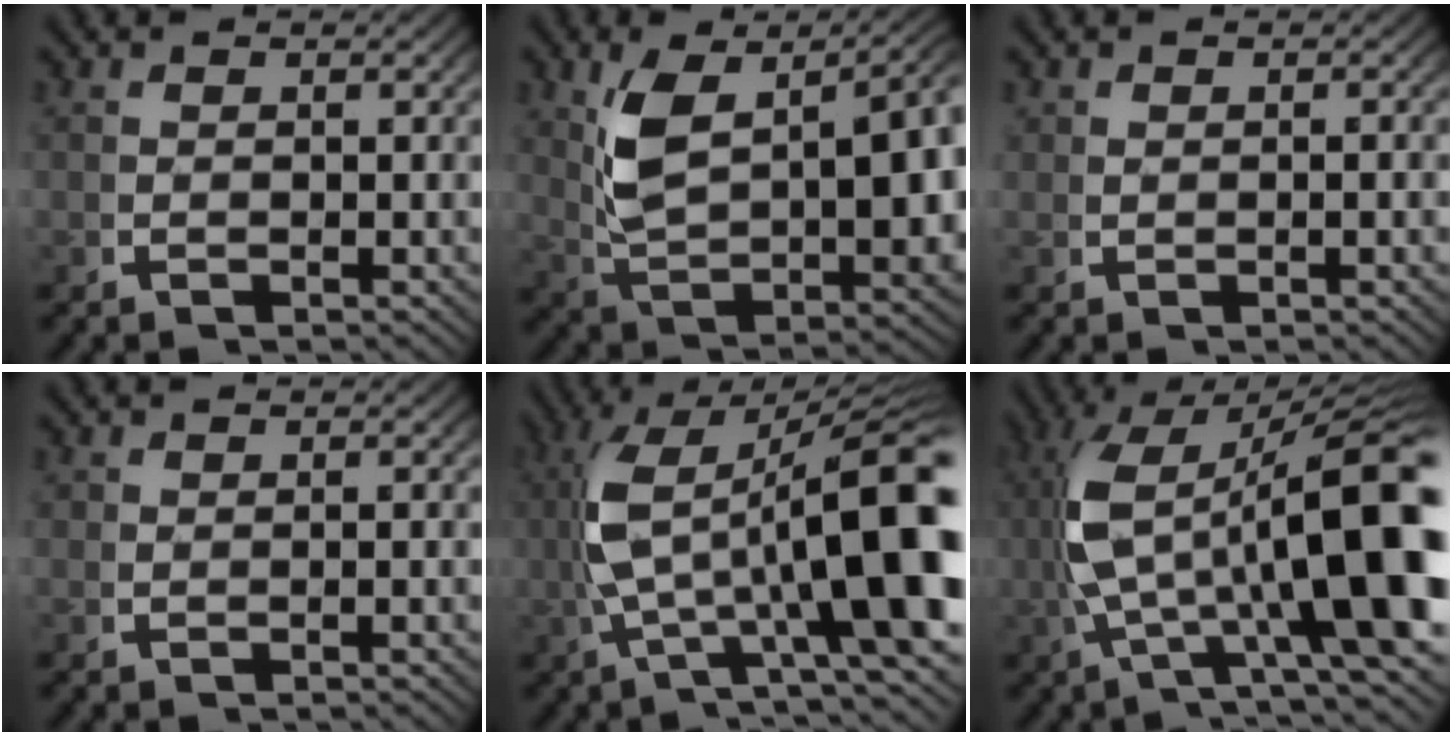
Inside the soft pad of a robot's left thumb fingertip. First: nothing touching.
{"total": 12.5, "force": [1.3, 7.0, 10.2], "torque": [-0.206, -0.026, 0.043]}
{"total": 0.8, "force": [0.2, 0.3, 0.6], "torque": [-0.017, -0.002, 0.007]}
{"total": 0.7, "force": [0.0, 0.5, 0.5], "torque": [-0.016, -0.004, 0.001]}
{"total": 15.6, "force": [0.2, 7.0, 13.9], "torque": [-0.243, -0.006, 0.007]}
{"total": 17.1, "force": [0.1, 7.8, 15.3], "torque": [-0.260, -0.006, 0.008]}